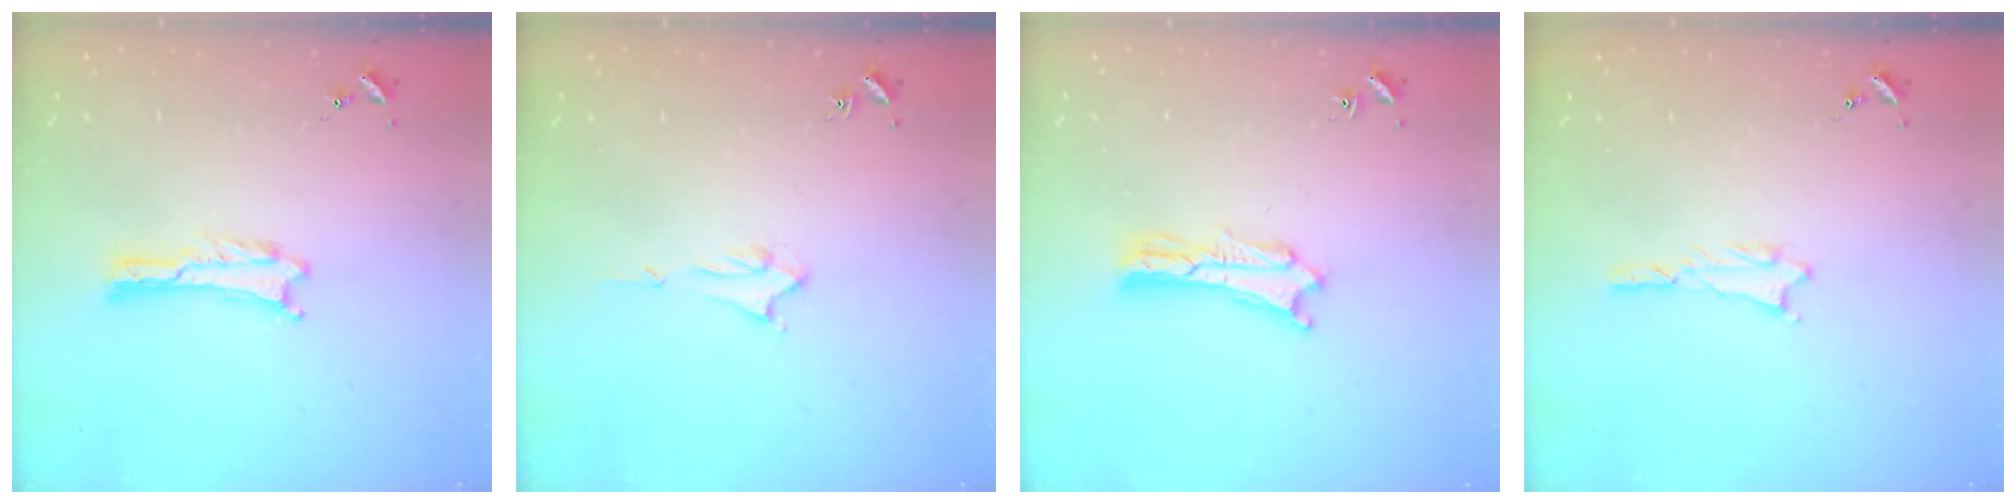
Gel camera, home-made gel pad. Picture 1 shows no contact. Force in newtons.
{"total": 1.4, "press": 1.4, "slide": 0.2}
{"total": 1.8, "press": 1.8, "slide": 0.3}
{"total": 0.9, "press": 0.9, "slide": 0.2}